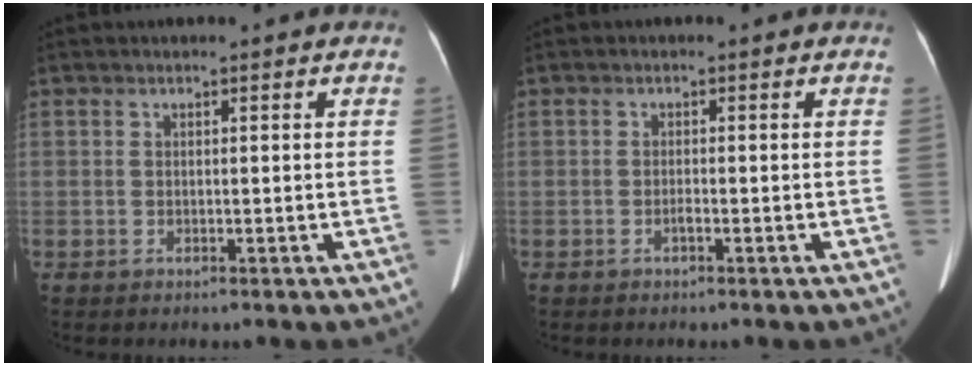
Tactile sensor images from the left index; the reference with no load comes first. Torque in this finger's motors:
{"motor_torque": [0.05, -0.10, -0.01, -0.01]}